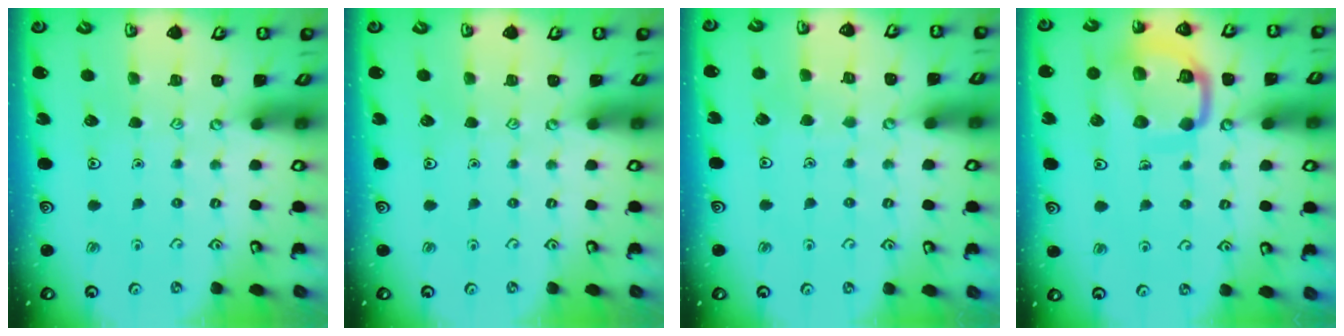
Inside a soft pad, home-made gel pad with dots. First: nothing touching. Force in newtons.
{"total": 0.0}
{"total": 3.2, "press": 3.2, "slide": 0.2}
{"total": 14.4, "press": 14.3, "slide": 1.5}